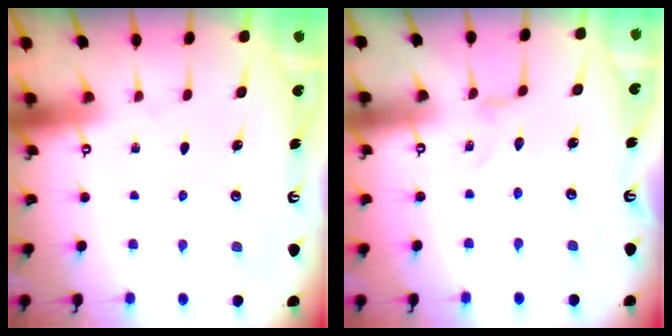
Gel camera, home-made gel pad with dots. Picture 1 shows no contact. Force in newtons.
{"total": 0.0}